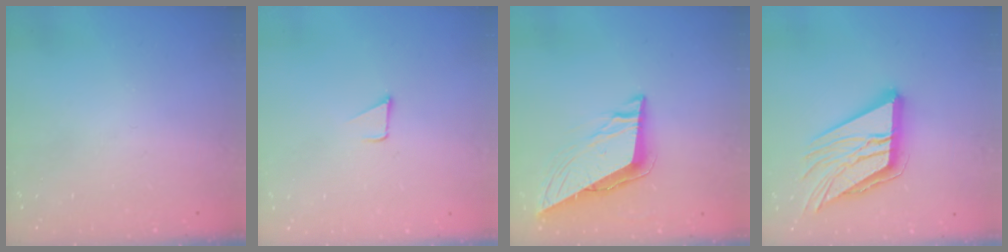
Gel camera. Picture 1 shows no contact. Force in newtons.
{"total": 1.2, "press": 1.2, "slide": 0.1}
{"total": 8.9, "press": 8.8, "slide": 1.4}
{"total": 19.1, "press": 19.0, "slide": 2.2}